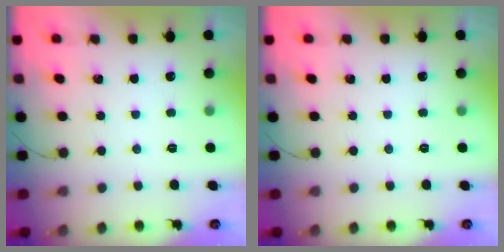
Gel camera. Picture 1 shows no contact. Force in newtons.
{"total": 0.0}